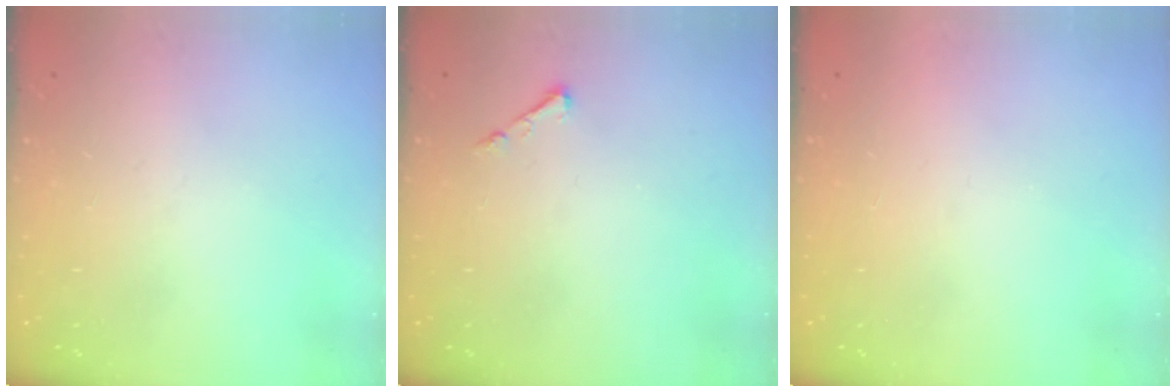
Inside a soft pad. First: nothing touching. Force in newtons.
{"total": 3.2, "press": 3.1, "slide": 0.5}
{"total": 1.6, "press": 1.5, "slide": 0.1}